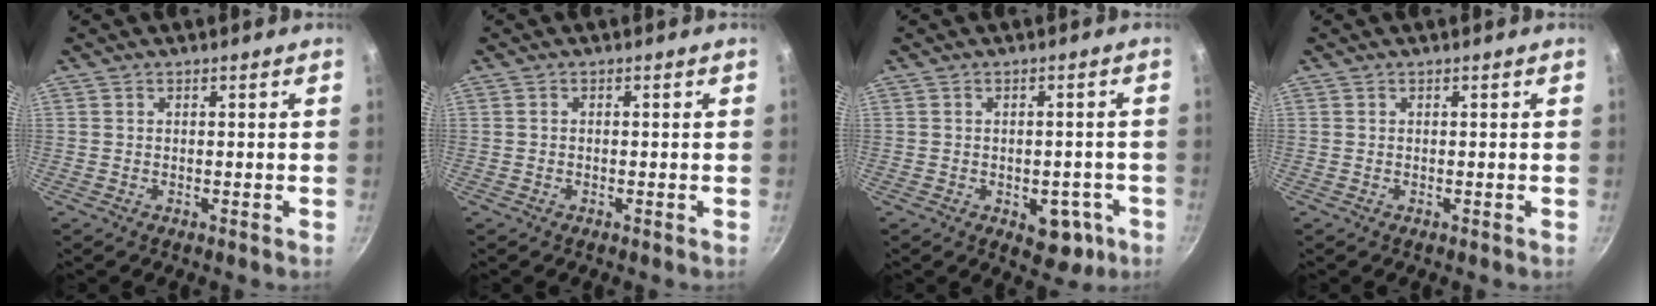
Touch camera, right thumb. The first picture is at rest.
{"total": 0.0}
{"total": 6.4, "force": [-2.6, 3.9, 4.3], "torque": [-0.023, 0.015, -0.023]}
{"total": 0.0}